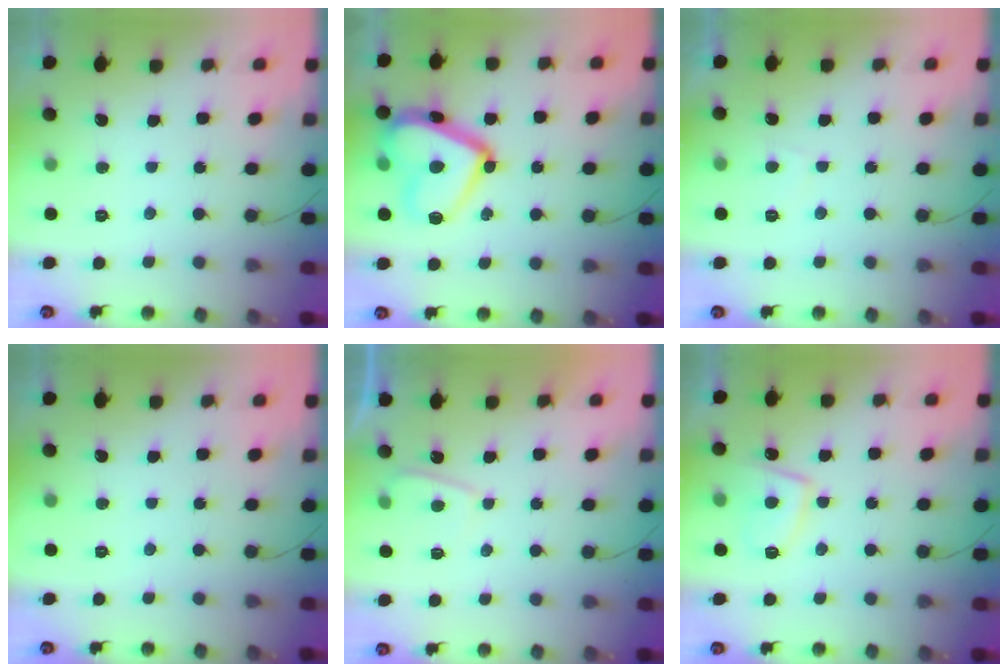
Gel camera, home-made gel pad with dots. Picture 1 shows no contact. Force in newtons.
{"total": 19.2, "press": 19.1, "slide": 1.5}
{"total": 0.5, "press": 0.2, "slide": 0.5}
{"total": 0.0}
{"total": 2.0, "press": 2.0, "slide": 0.6}
{"total": 7.9, "press": 7.8, "slide": 1.2}